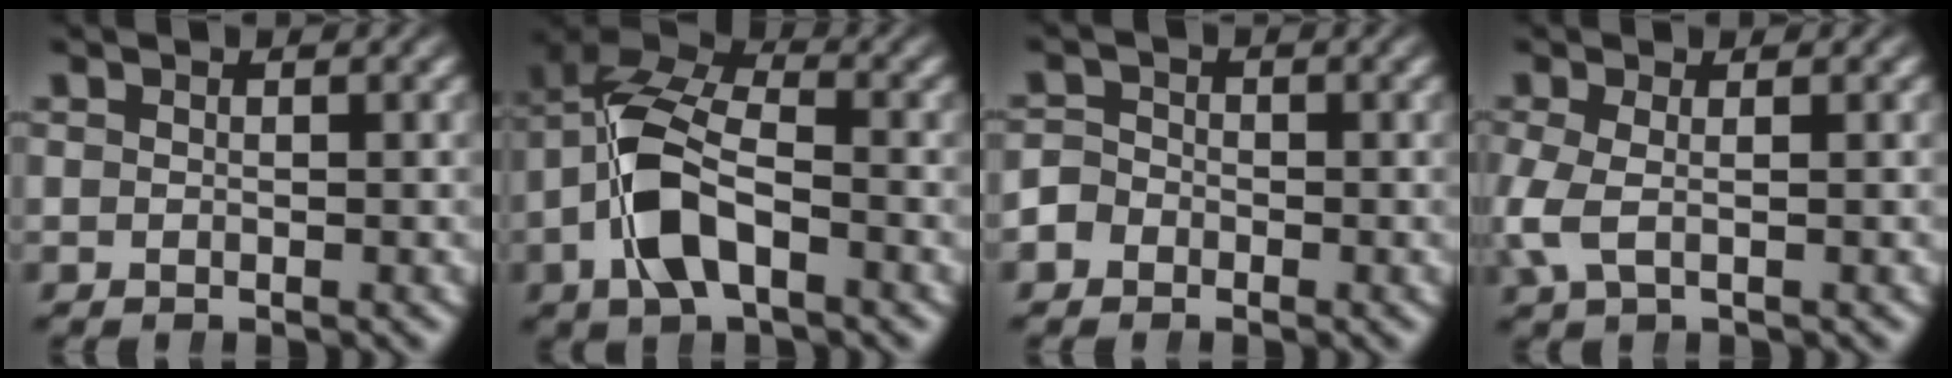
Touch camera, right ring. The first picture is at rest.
{"total": 10.3, "force": [0.4, 7.0, 7.5], "torque": [-0.161, -0.016, 0.001]}
{"total": 2.2, "force": [-1.1, 1.9, 0.3], "torque": [-0.002, -0.004, -0.023]}
{"total": 2.5, "force": [-0.1, 1.3, 2.1], "torque": [-0.064, -0.008, 0.006]}